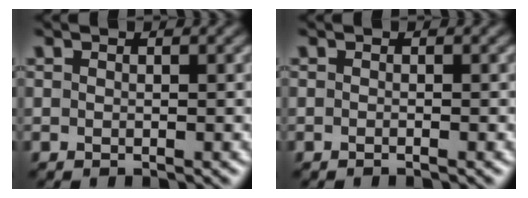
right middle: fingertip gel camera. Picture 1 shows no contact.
{"total": 0.7, "force": [-0.4, 0.2, 0.6], "torque": [-0.007, -0.006, -0.012]}